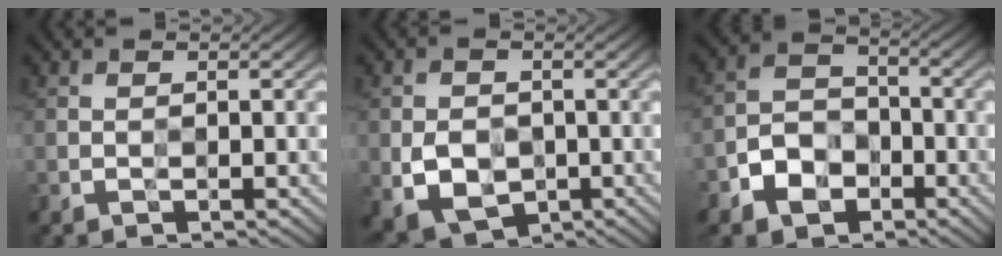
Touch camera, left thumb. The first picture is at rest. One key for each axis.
{"total": 5.6, "fx": -1.4, "fy": 4.1, "fz": 3.6, "tx": -0.080, "ty": -0.015, "tz": -0.023}
{"total": 6.5, "fx": -3.5, "fy": 4.4, "fz": 3.3, "tx": -0.069, "ty": 0.001, "tz": -0.078}